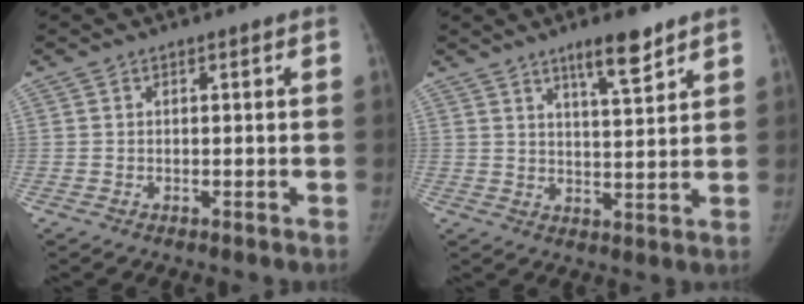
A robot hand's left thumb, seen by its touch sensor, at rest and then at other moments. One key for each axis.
{"total": 7.2, "fx": 5.1, "fy": 1.3, "fz": 5.0, "tx": -0.065, "ty": -0.035, "tz": 0.083}